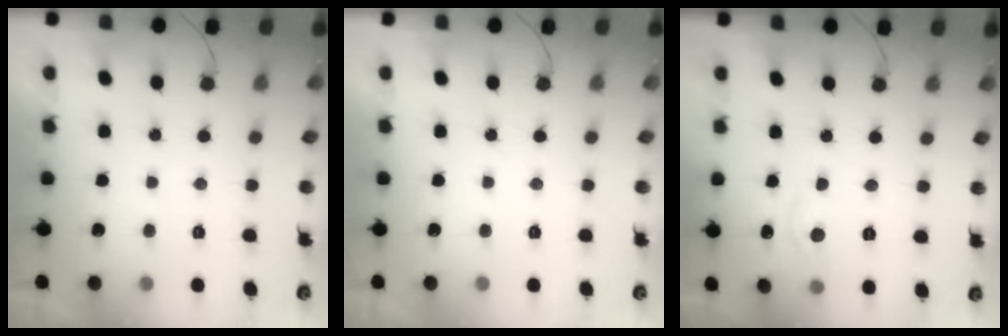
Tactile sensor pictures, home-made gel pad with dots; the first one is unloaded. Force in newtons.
{"total": 0.0}
{"total": 4.5, "press": 4.4, "slide": 0.6}